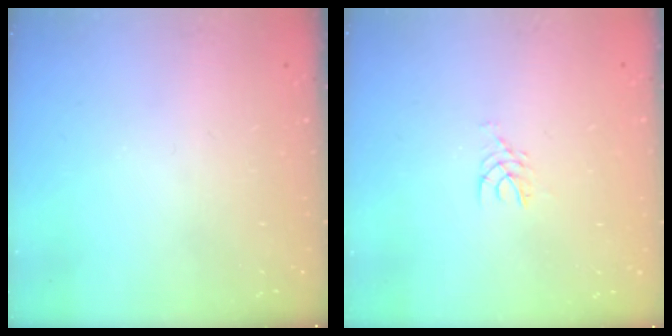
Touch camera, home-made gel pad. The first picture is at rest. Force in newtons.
{"total": 2.5, "press": 2.5, "slide": 0.2}